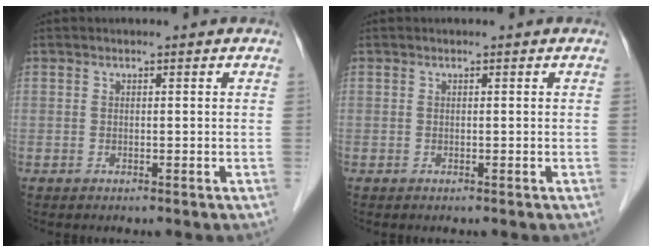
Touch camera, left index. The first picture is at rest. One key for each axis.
{"total": 0.0}